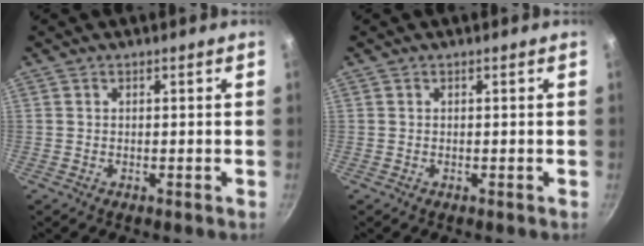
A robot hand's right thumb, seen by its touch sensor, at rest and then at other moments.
{"total": 0.0}